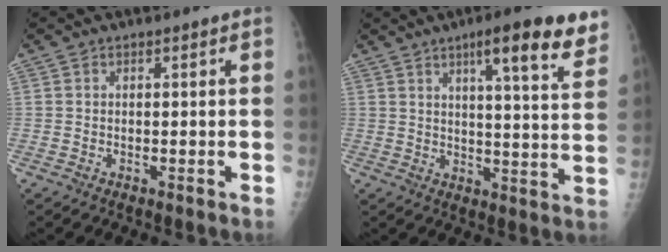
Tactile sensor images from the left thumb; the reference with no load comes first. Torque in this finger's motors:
{"motor_torque": [1.79, 1.16, 1.43, -0.75, 0.28]}